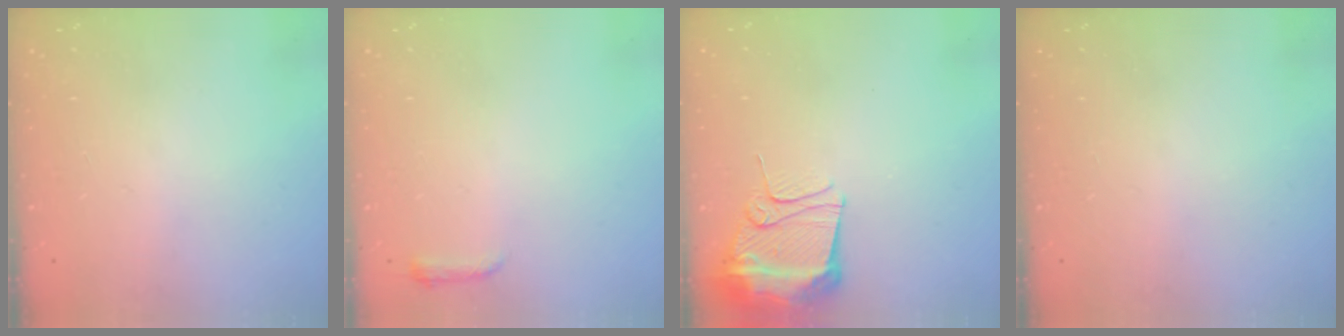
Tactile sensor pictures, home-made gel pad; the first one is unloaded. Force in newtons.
{"total": 3.0, "press": 2.9, "slide": 0.6}
{"total": 12.1, "press": 12.0, "slide": 1.4}
{"total": 0.0}